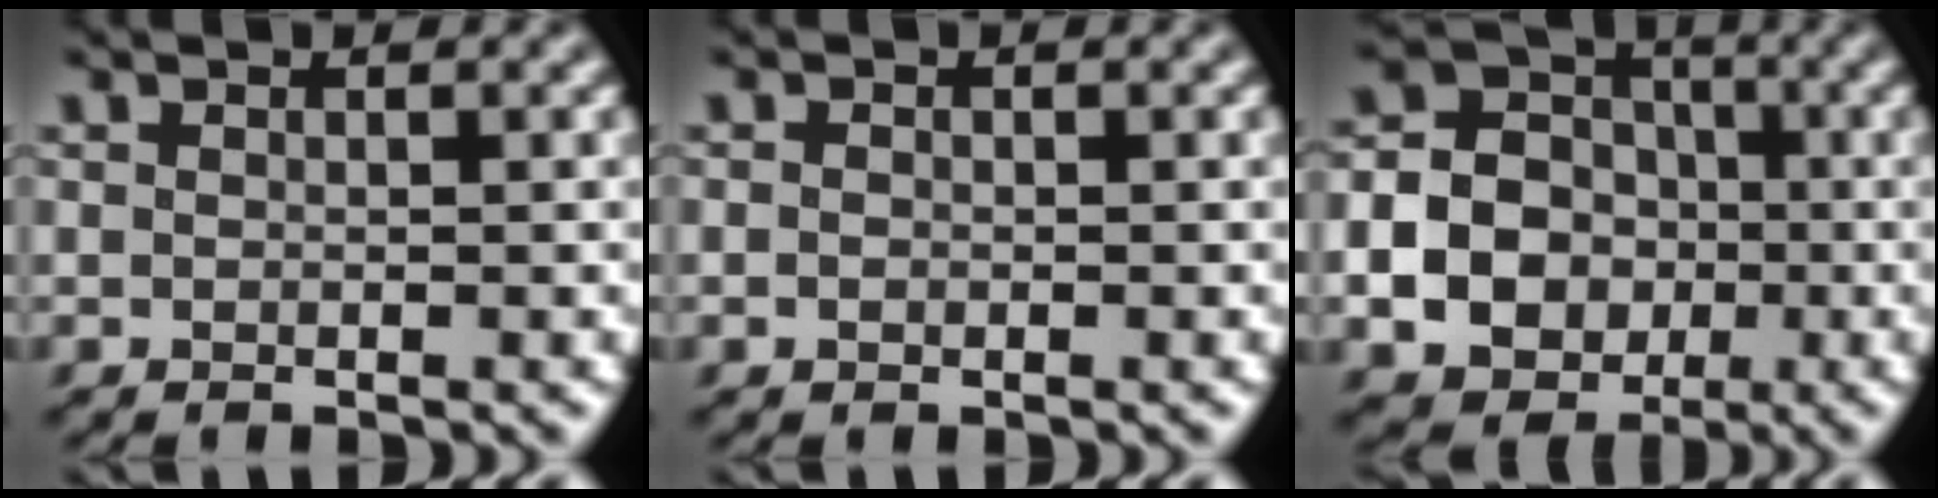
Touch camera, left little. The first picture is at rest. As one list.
[{"total": 0.7, "force": [0.0, 0.6, 0.4], "torque": [-0.001, 0.005, -0.005]}, {"total": 17.6, "force": [-4.7, 16.2, 5.1], "torque": [-0.156, -0.039, -0.103]}]